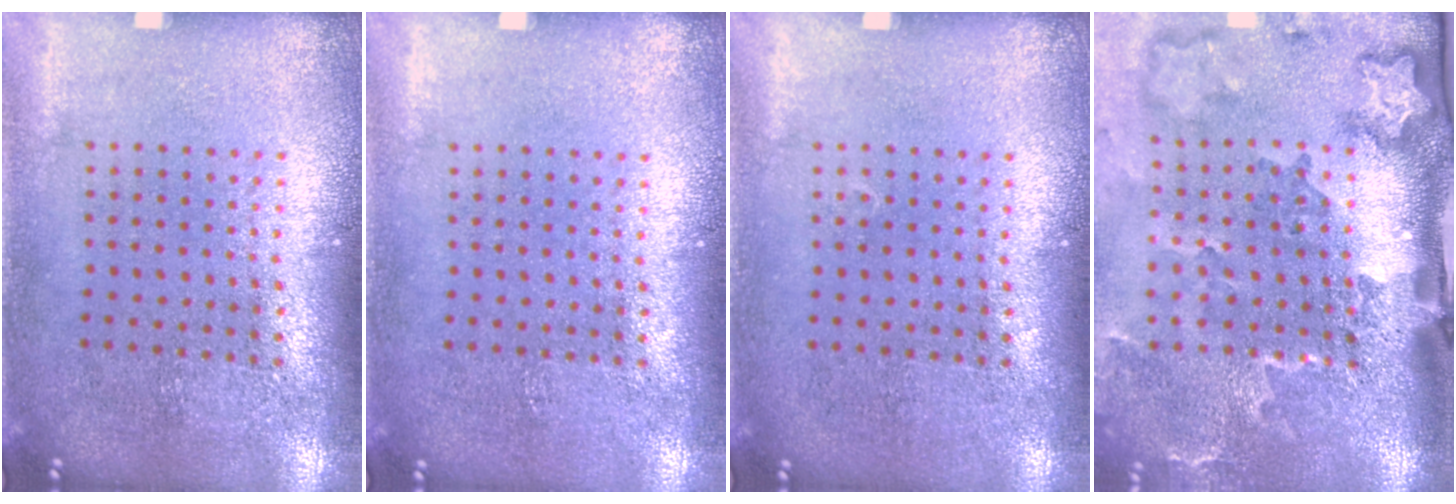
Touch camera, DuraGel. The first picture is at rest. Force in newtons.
{"total": 0.0}
{"total": 0.0}
{"total": 3.5, "press": 2.4, "slide": 2.6}